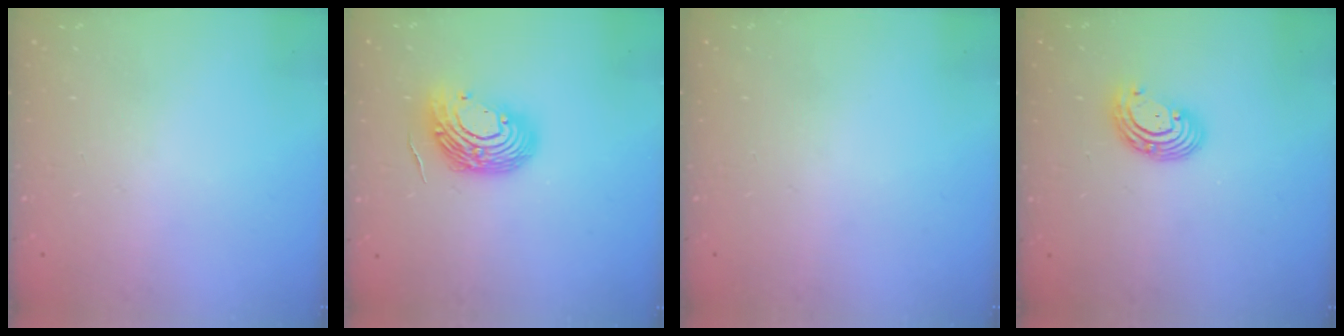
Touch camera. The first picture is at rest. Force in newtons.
{"total": 12.6, "press": 12.5, "slide": 1.7}
{"total": 0.0}
{"total": 6.2, "press": 6.1, "slide": 0.9}